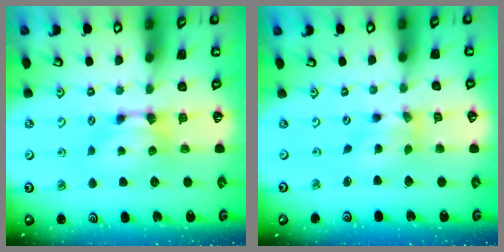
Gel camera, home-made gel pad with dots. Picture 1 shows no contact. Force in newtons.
{"total": 3.5, "press": 3.1, "slide": 1.6}